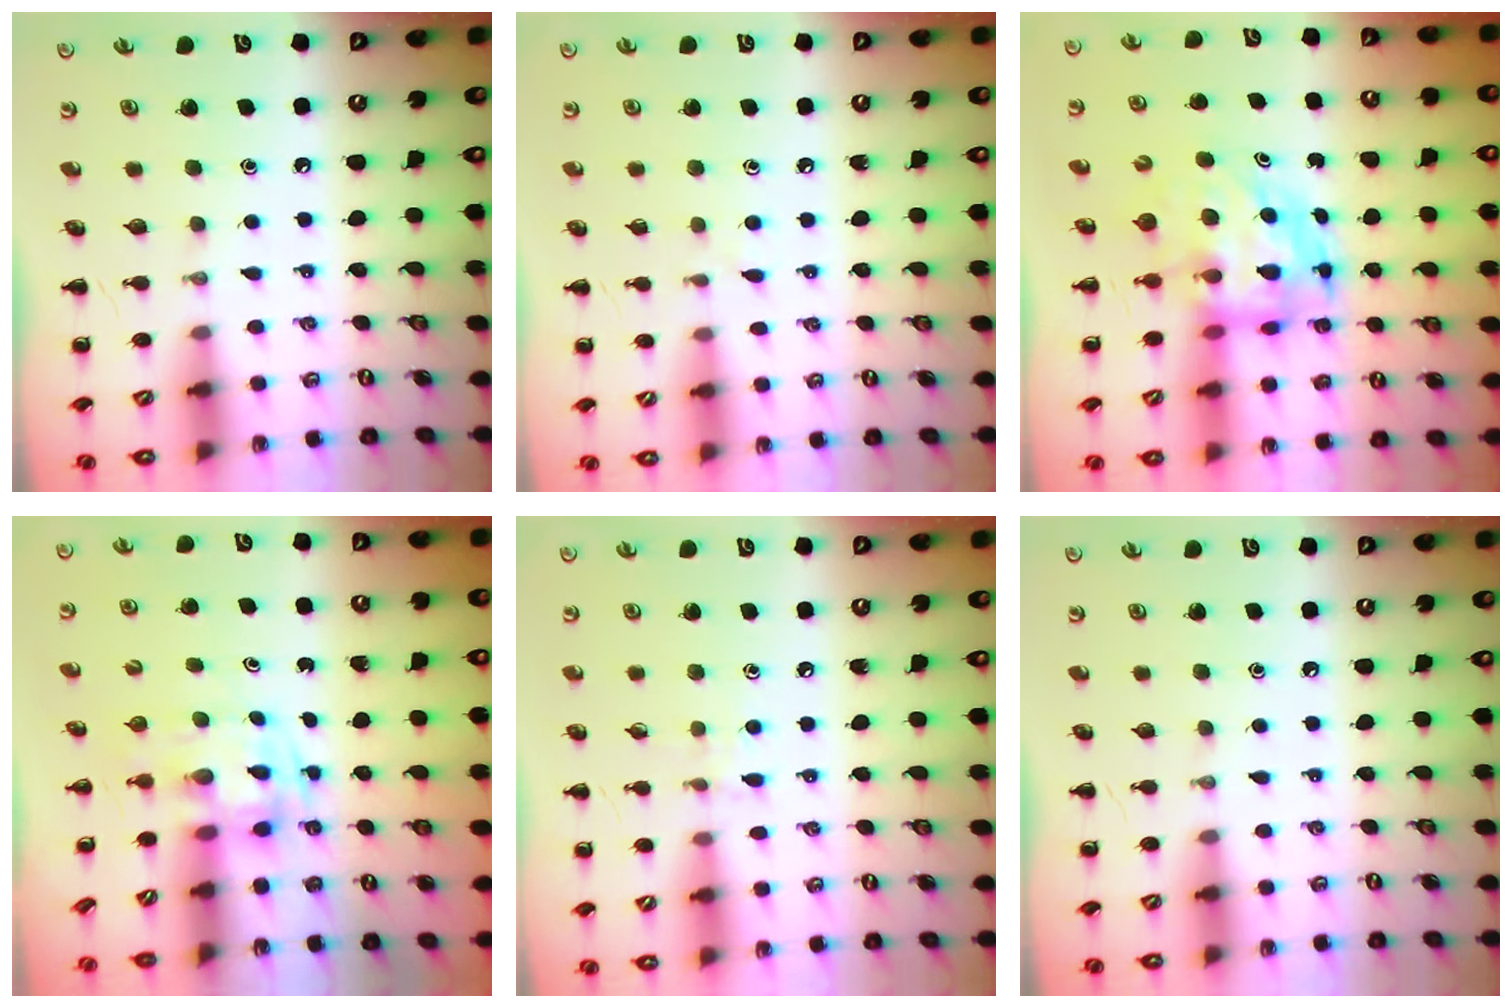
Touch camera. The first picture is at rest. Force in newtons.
{"total": 3.0, "press": 2.6, "slide": 1.4}
{"total": 5.9, "press": 5.7, "slide": 1.6}
{"total": 2.8, "press": 2.5, "slide": 1.3}
{"total": 6.4, "press": 6.0, "slide": 2.3}
{"total": 0.0}